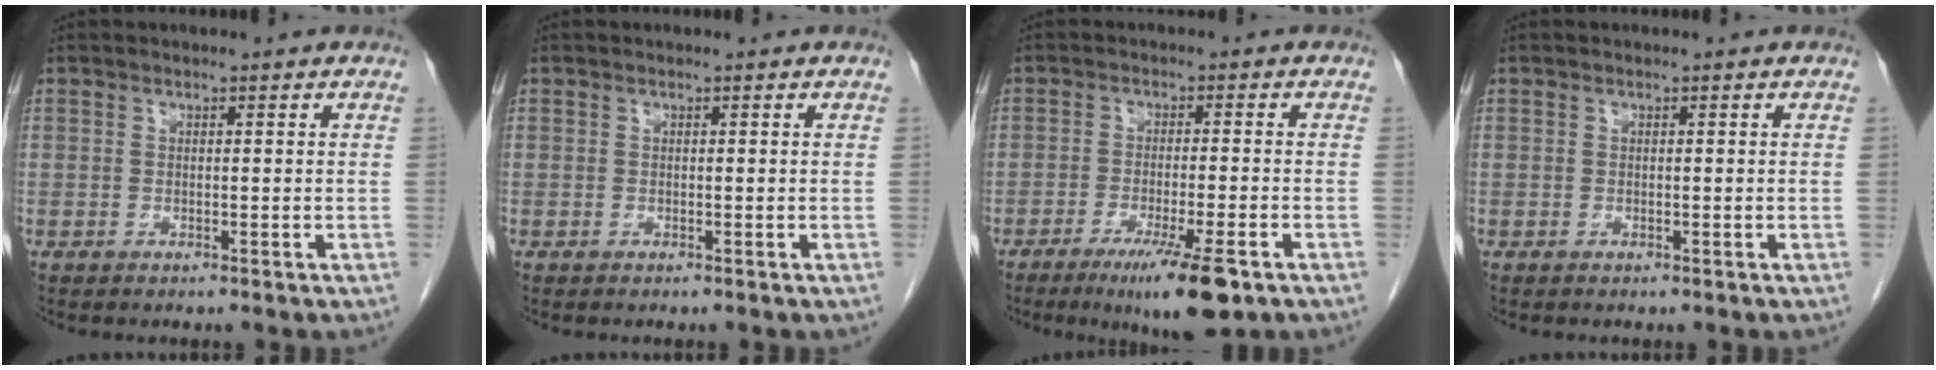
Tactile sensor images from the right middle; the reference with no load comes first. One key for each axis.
{"total": 0.0}
{"total": 8.8, "fx": -5.3, "fy": 0.1, "fz": 7.0, "tx": -0.117, "ty": -0.026, "tz": -0.082}
{"total": 0.0}